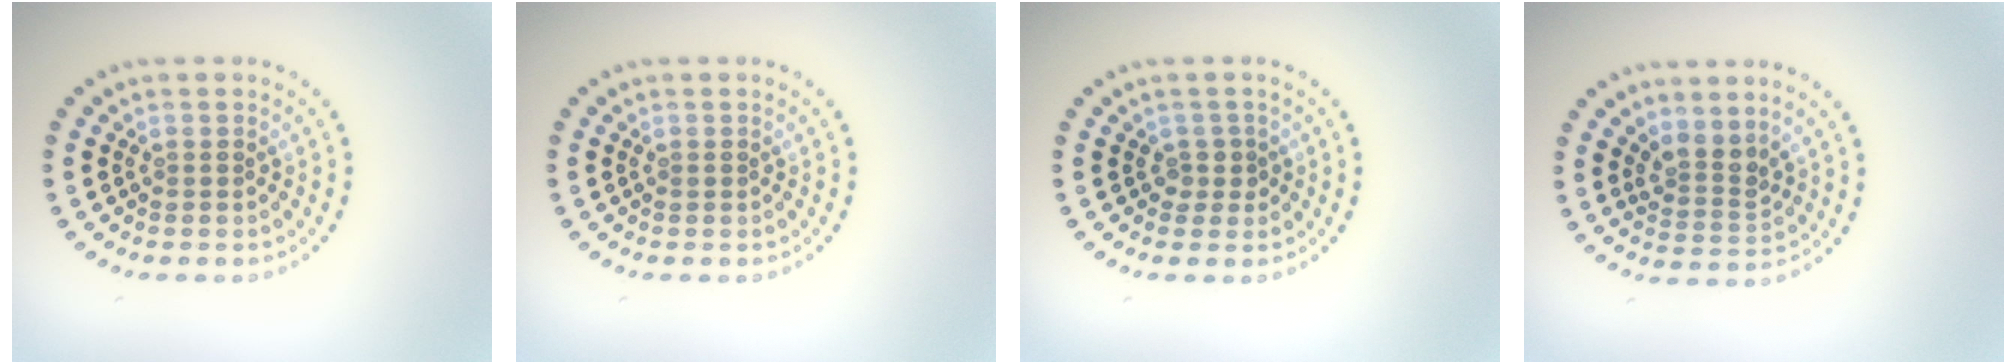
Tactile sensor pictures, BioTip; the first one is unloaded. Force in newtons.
{"total": 0.0}
{"total": 1.2, "press": 0.9, "slide": 0.8}
{"total": 2.6, "press": 1.9, "slide": 1.7}